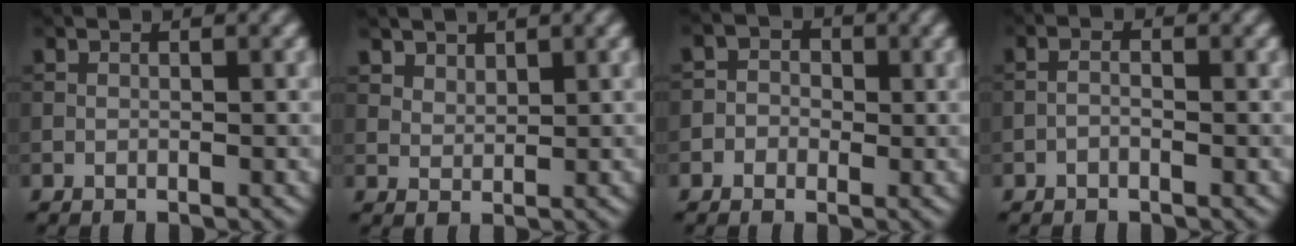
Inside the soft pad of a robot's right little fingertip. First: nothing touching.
{"total": 2.2, "force": [1.8, 1.1, 0.6], "torque": [-0.017, -0.013, 0.048]}
{"total": 2.7, "force": [-0.2, 2.6, 0.8], "torque": [0.012, 0.004, -0.033]}
{"total": 0.9, "force": [-0.6, 0.3, 0.6], "torque": [-0.015, 0.002, -0.015]}